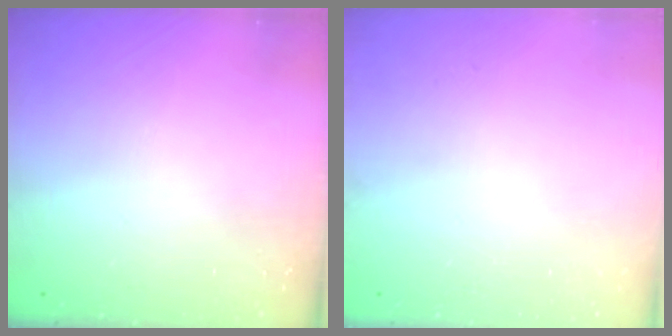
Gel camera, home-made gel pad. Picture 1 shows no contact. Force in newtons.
{"total": 0.0}